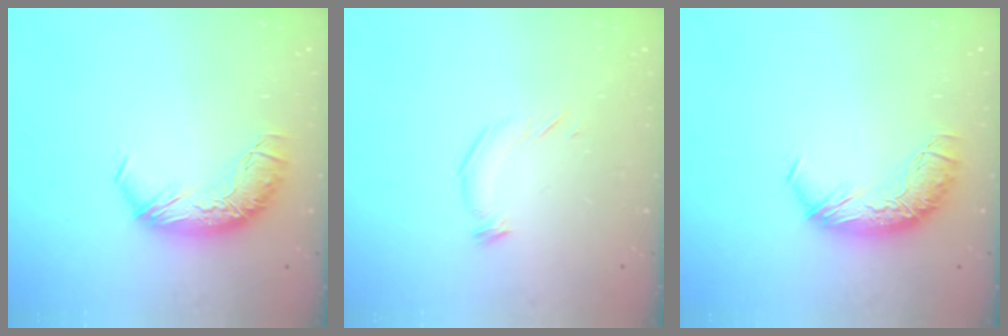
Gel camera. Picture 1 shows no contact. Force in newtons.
{"total": 5.3, "press": 5.2, "slide": 1.0}
{"total": 0.0}